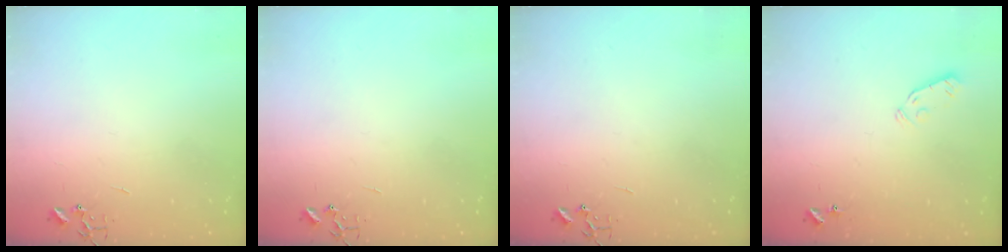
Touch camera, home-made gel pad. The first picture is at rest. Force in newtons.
{"total": 0.0}
{"total": 0.0}
{"total": 3.9, "press": 3.8, "slide": 0.9}